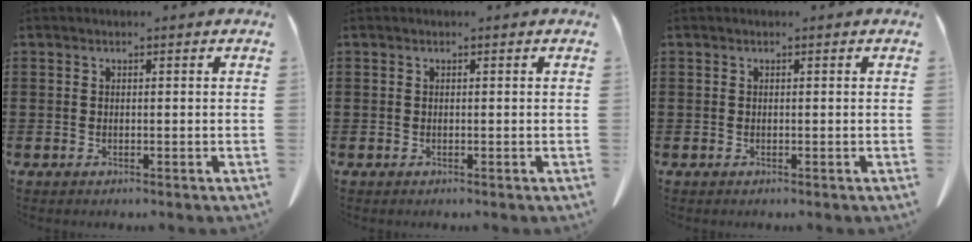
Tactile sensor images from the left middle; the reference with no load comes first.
{"total": 0.0}
{"total": 0.0}